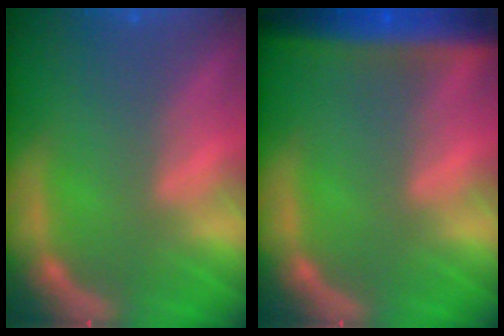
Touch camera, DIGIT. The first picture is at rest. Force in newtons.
{"total": 8.0}